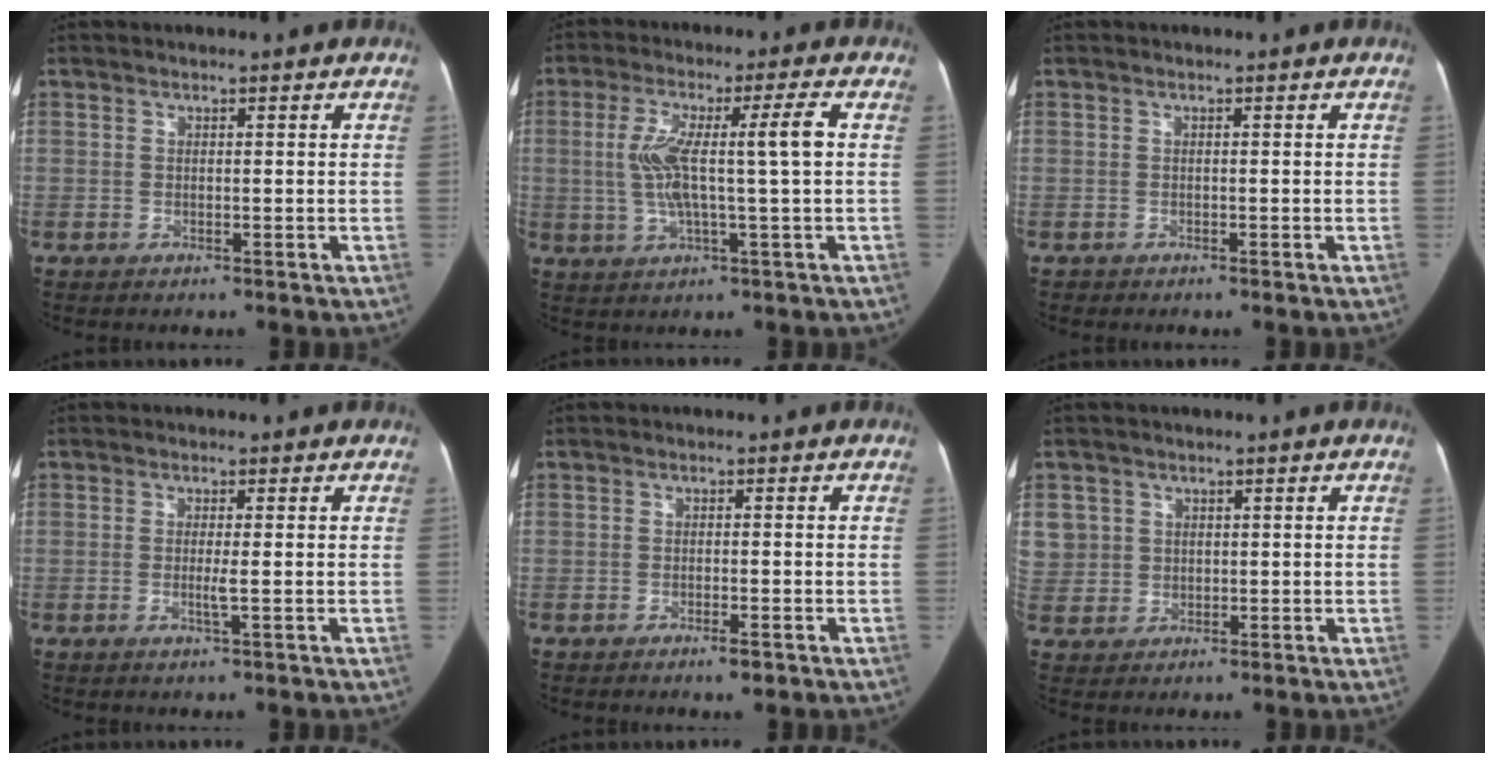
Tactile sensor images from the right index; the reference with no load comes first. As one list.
[{"total": 9.7, "force": [0.7, 0.0, 9.7], "torque": [-0.189, 0.016, 0.013]}, {"total": 0.7, "force": [-0.4, 0.5, -0.2], "torque": [0.000, 0.003, -0.010]}, {"total": 1.8, "force": [-0.3, -0.3, 1.7], "torque": [-0.035, -0.004, -0.009]}, {"total": 2.0, "force": [-1.3, 0.3, 1.5], "torque": [-0.024, -0.002, -0.018]}, {"total": 5.7, "force": [1.9, 5.4, 0.5], "torque": [-0.010, 0.011, 0.049]}]